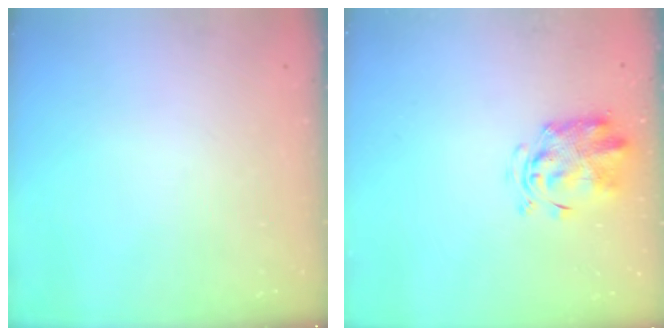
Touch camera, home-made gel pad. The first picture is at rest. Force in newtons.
{"total": 2.9, "press": 2.9, "slide": 0.6}